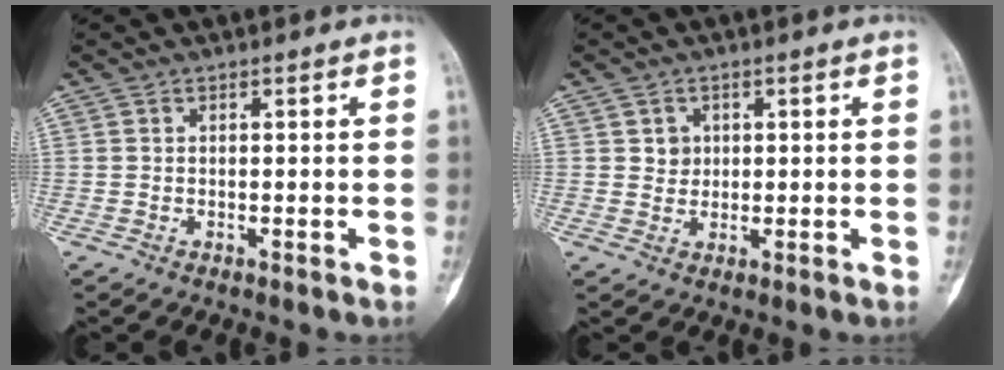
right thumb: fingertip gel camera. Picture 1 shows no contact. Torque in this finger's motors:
{"motor_torque": [0.17, 0.33, 0.18, 0.07, -0.02]}